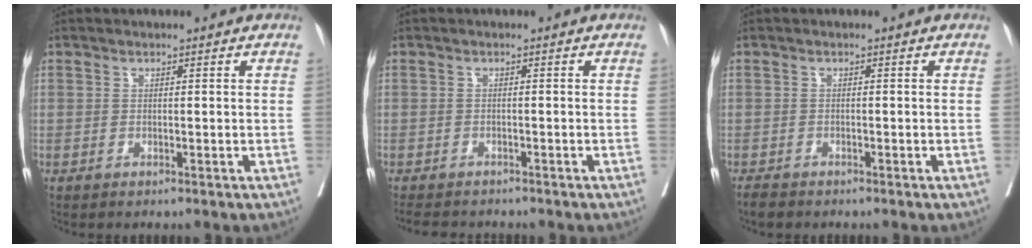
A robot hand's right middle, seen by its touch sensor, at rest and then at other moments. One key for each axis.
{"total": 5.9, "fx": -5.3, "fy": 1.8, "fz": 1.9, "tx": -0.025, "ty": -0.006, "tz": -0.077}
{"total": 1.6, "fx": -1.4, "fy": 0.6, "fz": 0.5, "tx": -0.012, "ty": -0.003, "tz": -0.023}